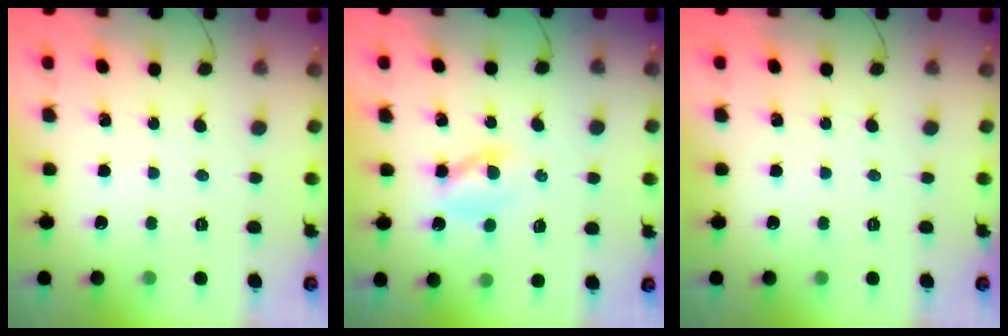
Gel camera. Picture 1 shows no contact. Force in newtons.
{"total": 2.3, "press": 2.0, "slide": 1.1}
{"total": 0.0}